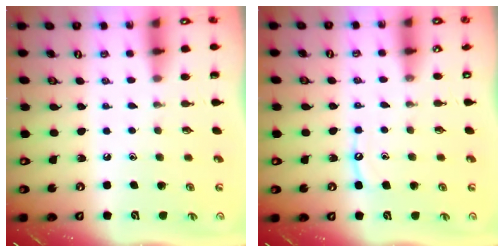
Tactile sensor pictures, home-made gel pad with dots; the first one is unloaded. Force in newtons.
{"total": 5.6, "press": 5.6, "slide": 0.7}